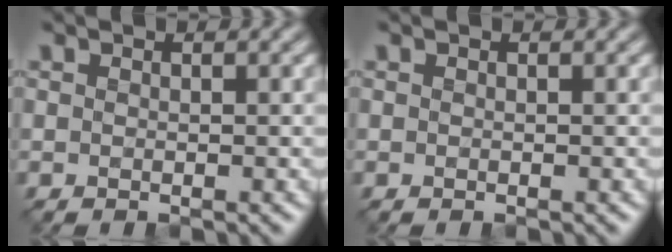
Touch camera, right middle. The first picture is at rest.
{"total": 0.0}